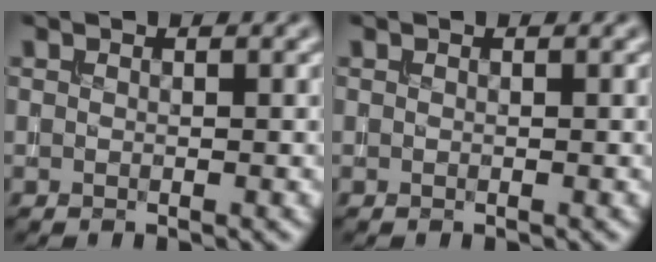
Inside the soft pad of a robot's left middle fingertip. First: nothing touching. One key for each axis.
{"total": 0.0}